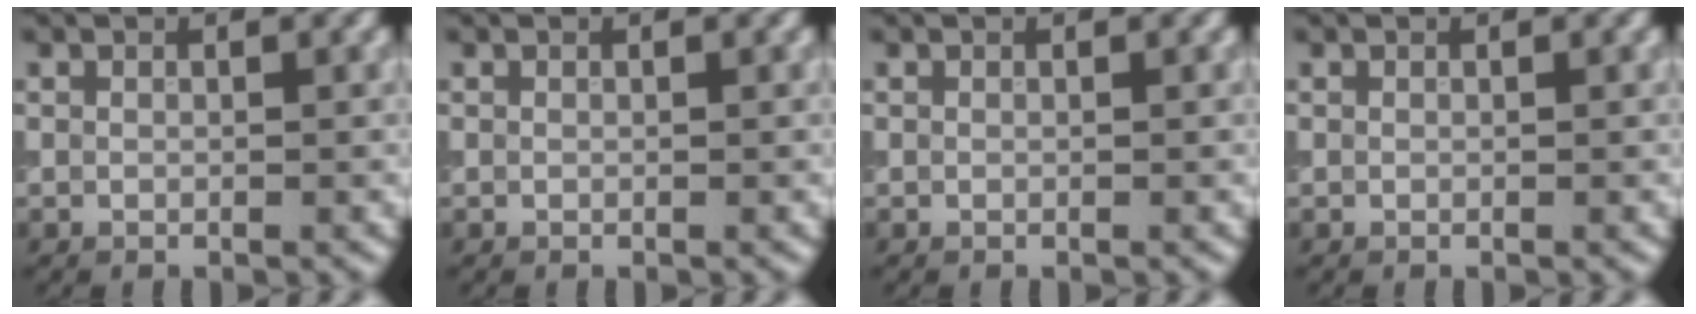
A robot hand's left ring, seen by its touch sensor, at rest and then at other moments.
{"total": 0.0}
{"total": 0.0}
{"total": 0.0}